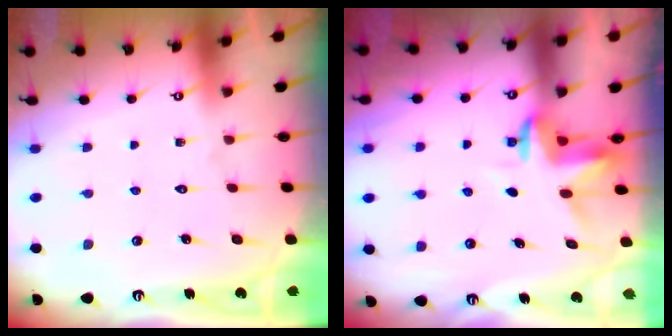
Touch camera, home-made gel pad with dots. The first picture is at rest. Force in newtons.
{"total": 3.4, "press": 3.4, "slide": 0.2}